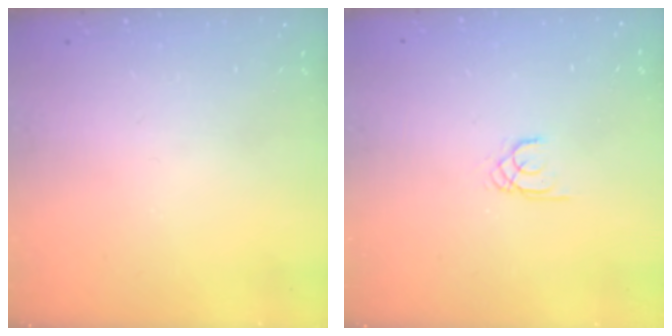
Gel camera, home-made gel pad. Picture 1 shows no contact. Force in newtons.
{"total": 1.3, "press": 1.3, "slide": 0.1}